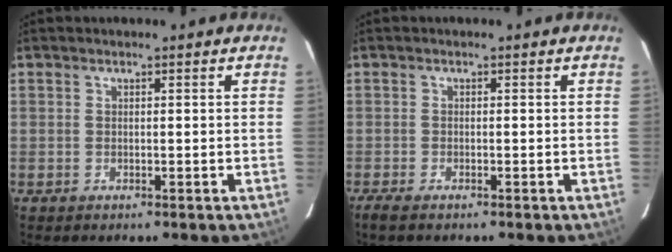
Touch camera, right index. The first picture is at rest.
{"total": 2.8, "force": [-2.2, 0.6, 1.6], "torque": [-0.025, -0.008, -0.030]}